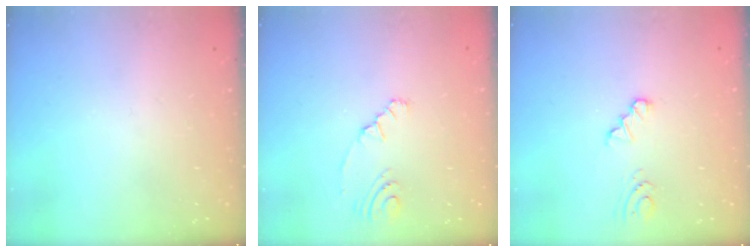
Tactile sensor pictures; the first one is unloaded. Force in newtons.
{"total": 5.4, "press": 0.8, "slide": 5.3}
{"total": 1.2, "press": 1.2, "slide": 0.2}